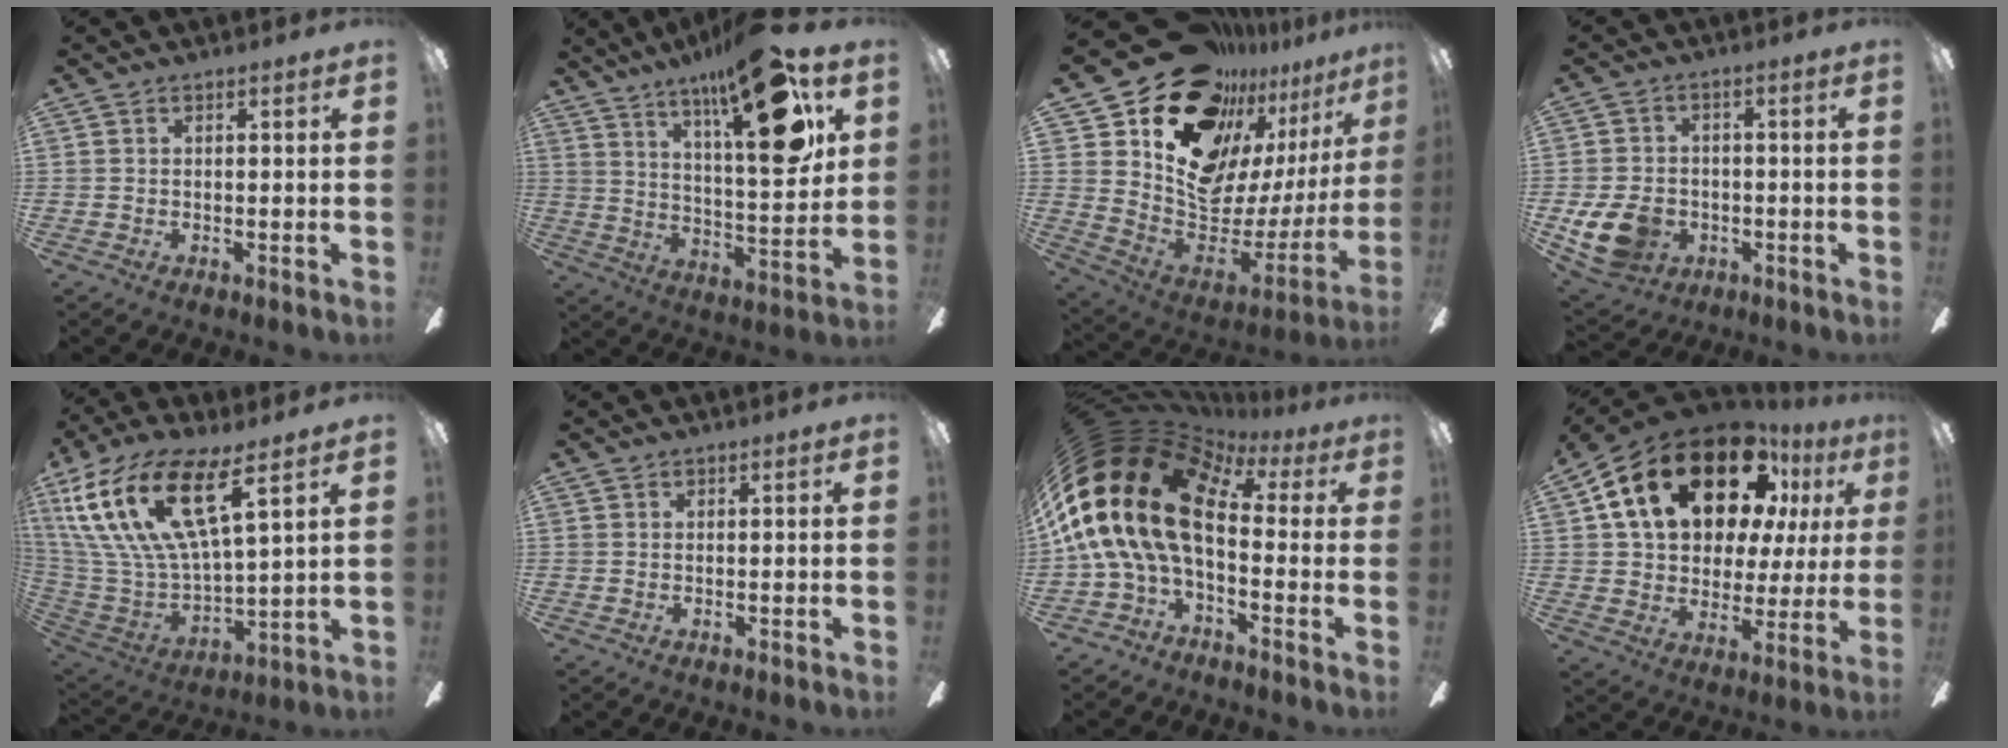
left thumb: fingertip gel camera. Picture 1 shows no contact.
{"total": 22.4, "force": [12.5, 6.2, 17.6], "torque": [-0.268, -0.058, 0.187]}
{"total": 18.9, "force": [14.3, 10.2, 6.9], "torque": [-0.104, -0.123, 0.271]}
{"total": 11.1, "force": [-3.8, 8.1, 6.4], "torque": [-0.144, 0.018, -0.068]}
{"total": 22.8, "force": [12.4, 8.3, 17.2], "torque": [-0.376, -0.066, 0.217]}
{"total": 0.0}
{"total": 21.9, "force": [2.7, 12.5, 17.8], "torque": [-0.382, -0.031, 0.053]}
{"total": 26.0, "force": [12.7, 14.6, 17.3], "torque": [-0.312, -0.054, 0.218]}